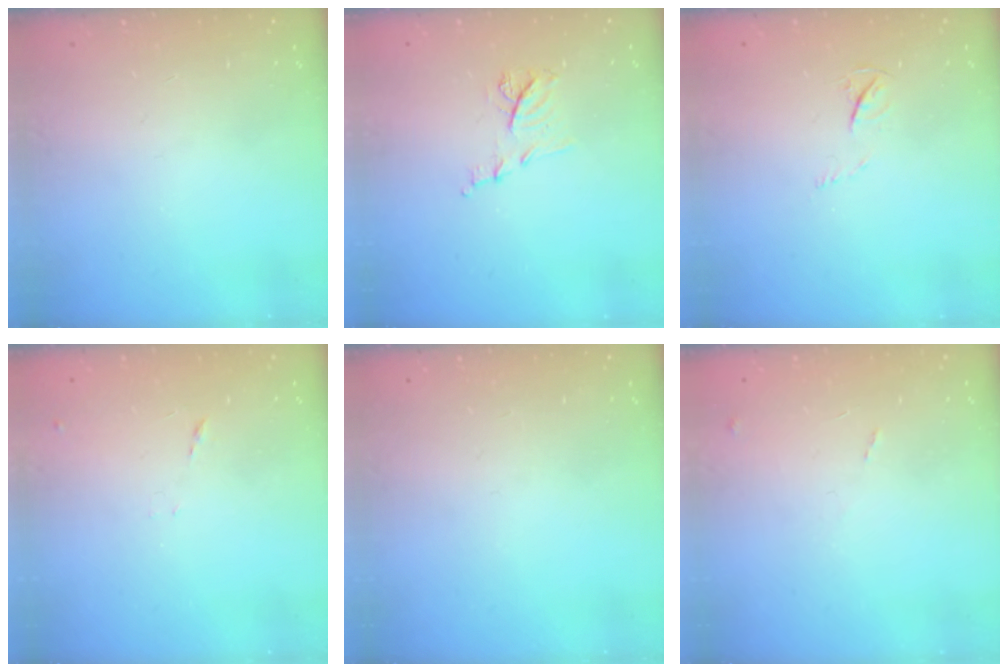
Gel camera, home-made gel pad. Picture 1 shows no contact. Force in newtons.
{"total": 7.3, "press": 7.2, "slide": 0.9}
{"total": 3.3, "press": 3.2, "slide": 0.5}
{"total": 7.5, "press": 7.4, "slide": 0.6}
{"total": 0.0}
{"total": 6.8, "press": 6.8, "slide": 0.6}